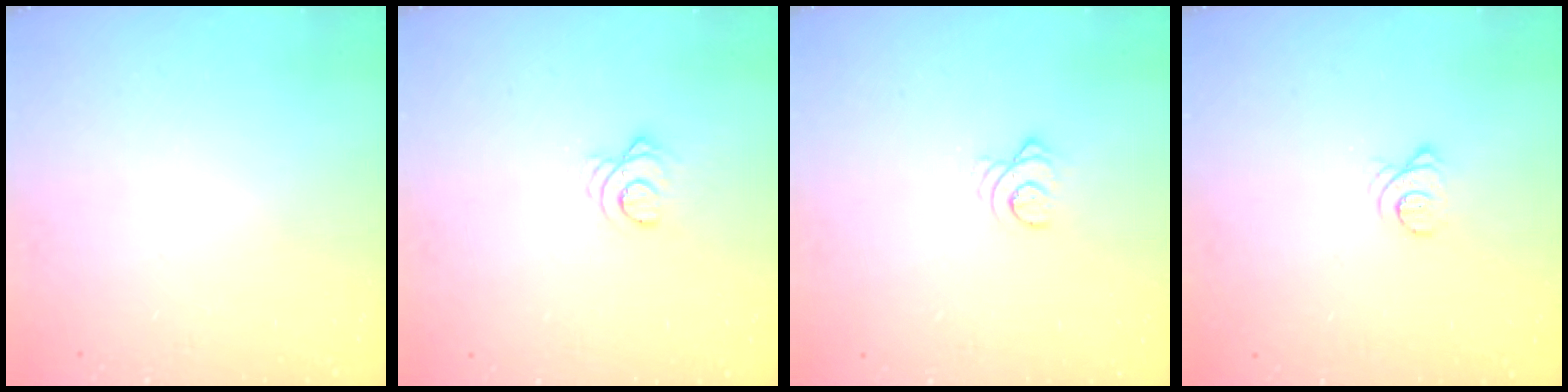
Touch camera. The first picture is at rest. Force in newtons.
{"total": 3.1, "press": 3.1, "slide": 0.3}
{"total": 2.9, "press": 2.9, "slide": 0.4}
{"total": 3.3, "press": 3.2, "slide": 0.4}